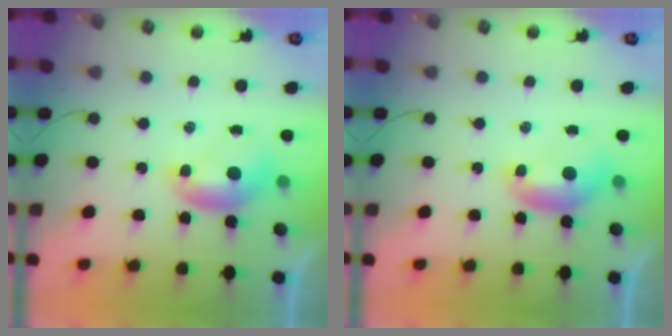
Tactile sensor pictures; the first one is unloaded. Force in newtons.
{"total": 0.0}